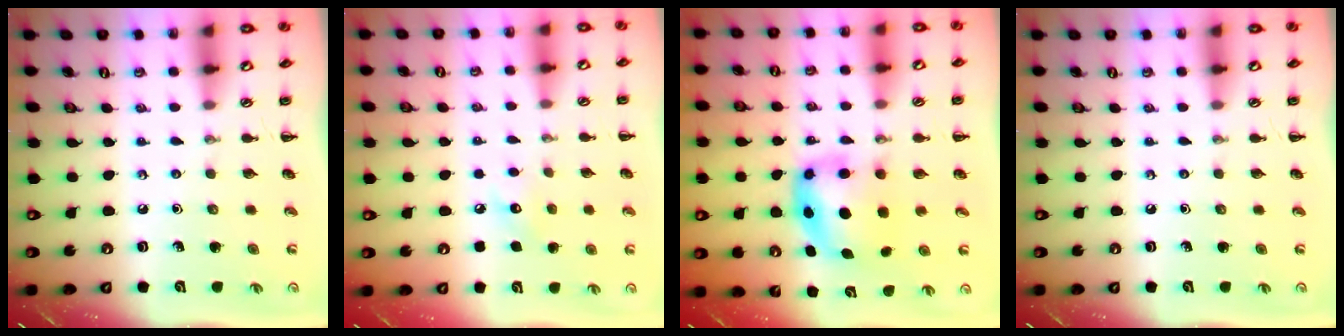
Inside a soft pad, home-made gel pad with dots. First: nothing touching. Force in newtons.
{"total": 6.5, "press": 6.3, "slide": 1.7}
{"total": 5.9, "press": 5.7, "slide": 1.3}
{"total": 0.0}